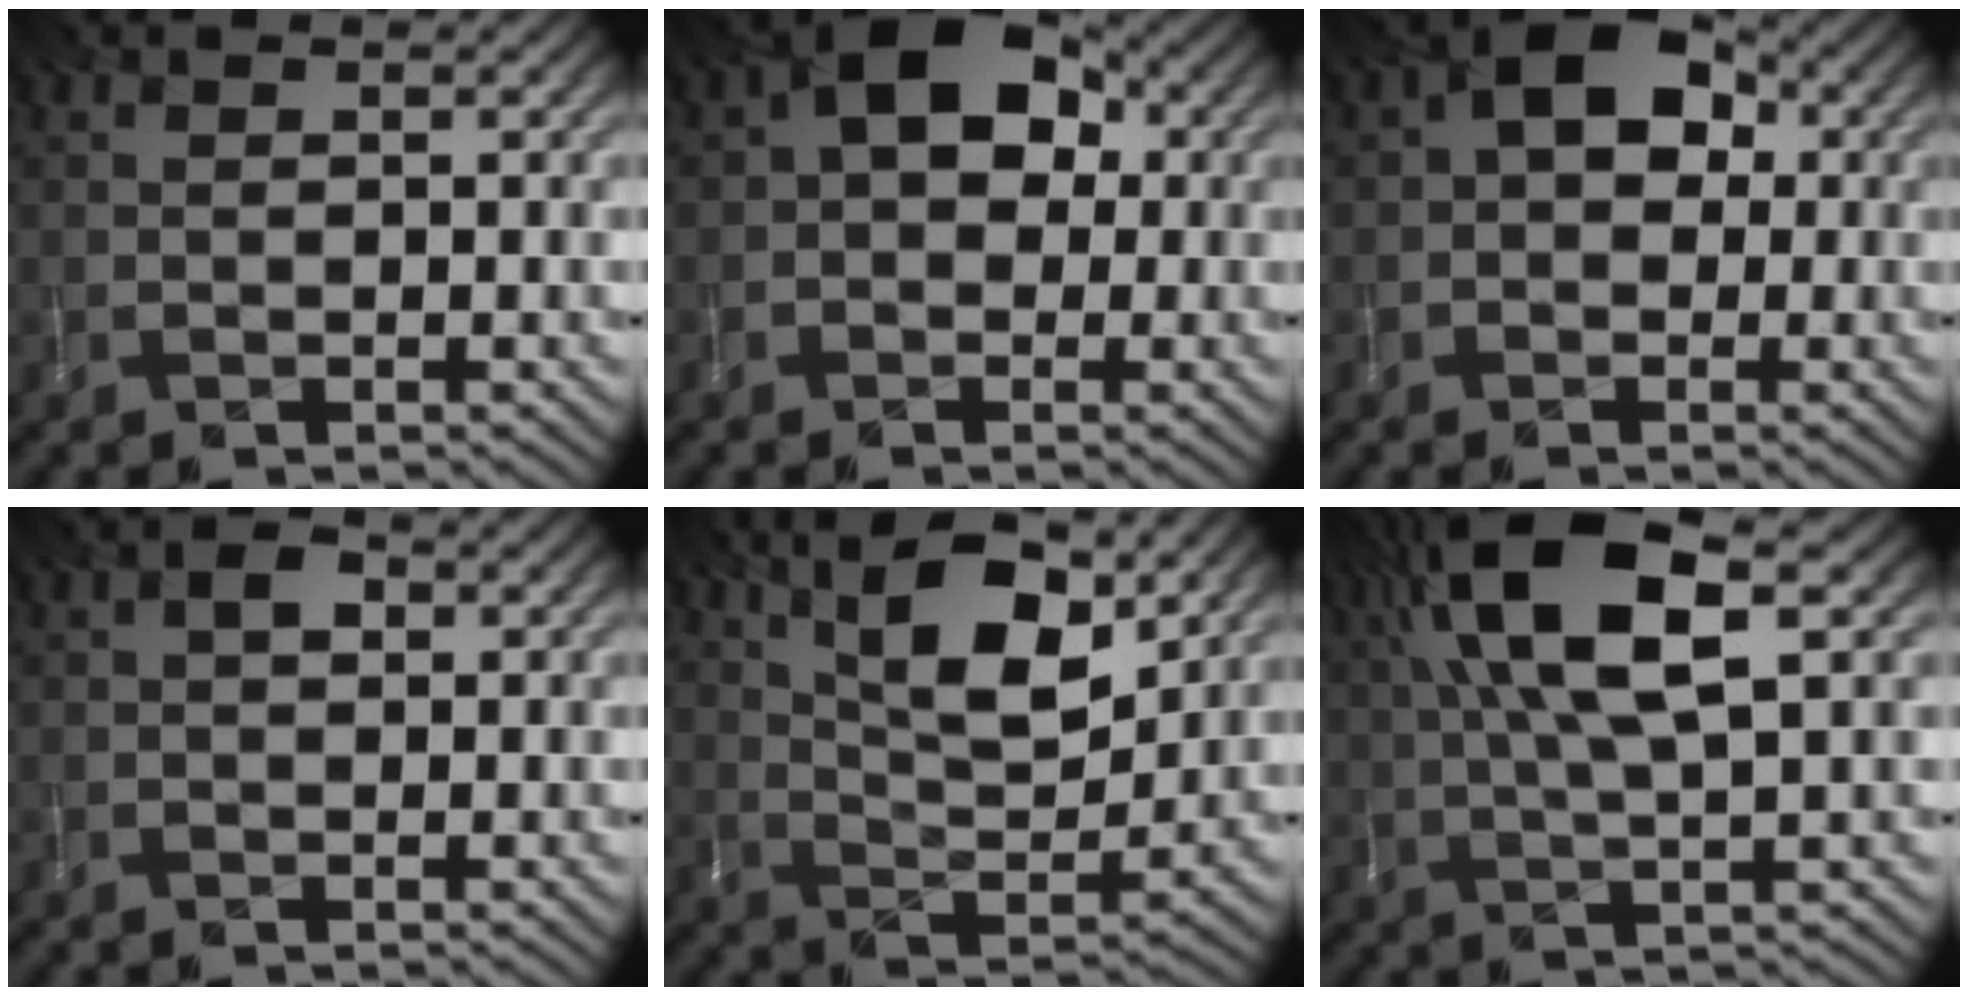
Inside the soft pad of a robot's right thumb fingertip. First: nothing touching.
{"total": 8.6, "force": [1.3, 5.9, 6.2], "torque": [-0.090, 0.025, -0.001]}
{"total": 7.2, "force": [1.1, 5.0, 5.0], "torque": [-0.074, 0.021, -0.001]}
{"total": 1.5, "force": [0.1, 0.9, 1.2], "torque": [-0.024, 0.007, 0.000]}
{"total": 12.1, "force": [6.8, 4.2, 9.1], "torque": [-0.162, 0.003, 0.121]}
{"total": 12.2, "force": [4.2, 3.6, 10.9], "torque": [-0.232, 0.019, 0.081]}